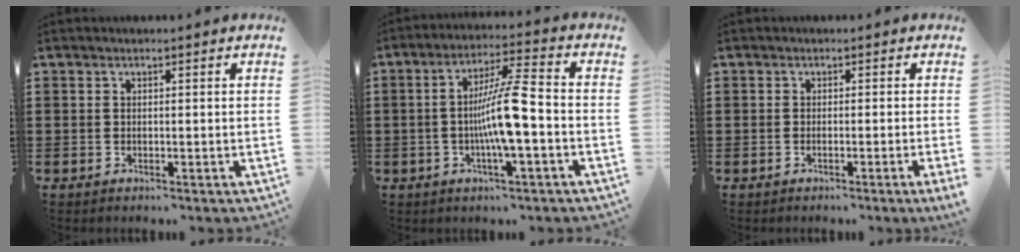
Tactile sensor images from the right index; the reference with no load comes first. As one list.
[{"total": 9.4, "force": [-1.7, 0.8, 9.2], "torque": [-0.171, -0.006, -0.037]}, {"total": 1.0, "force": [-0.5, -0.5, 0.8], "torque": [-0.016, -0.009, -0.007]}]